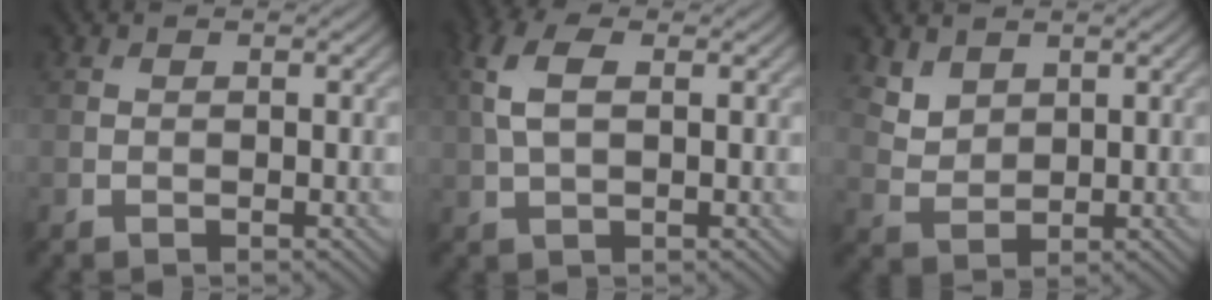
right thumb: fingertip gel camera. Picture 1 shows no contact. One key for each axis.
{"total": 5.1, "fx": 1.1, "fy": 2.6, "fz": 4.2, "tx": -0.112, "ty": 0.012, "tz": 0.019}
{"total": 3.4, "fx": 2.4, "fy": 2.1, "fz": 1.2, "tx": -0.040, "ty": -0.013, "tz": 0.059}